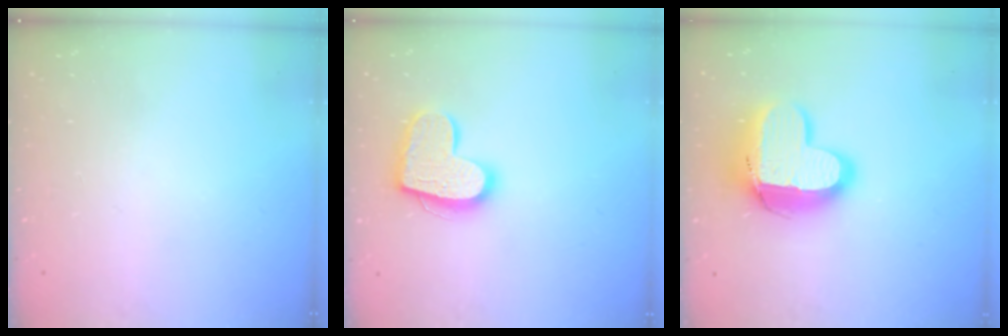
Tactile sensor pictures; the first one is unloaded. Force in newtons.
{"total": 16.1, "press": 16.1, "slide": 0.9}
{"total": 15.3, "press": 15.2, "slide": 1.2}